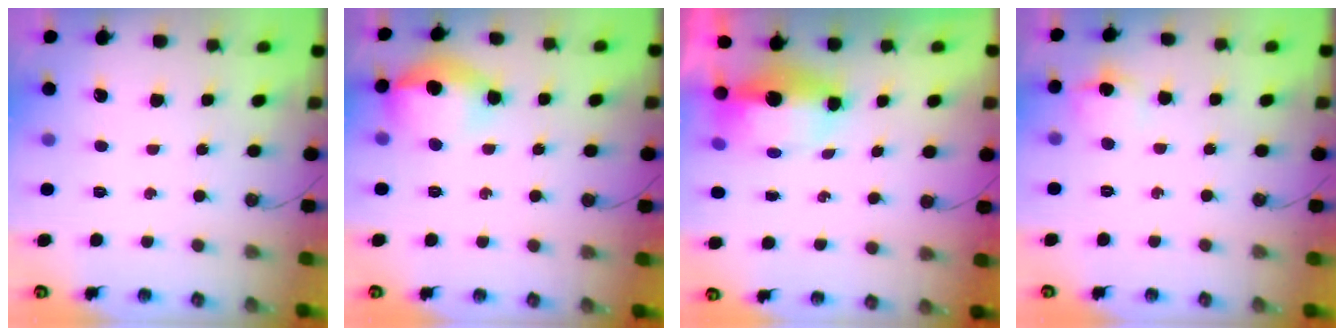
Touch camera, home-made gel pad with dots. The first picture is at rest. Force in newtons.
{"total": 14.4, "press": 14.3, "slide": 1.5}
{"total": 7.8, "press": 7.6, "slide": 2.0}
{"total": 7.5, "press": 7.5, "slide": 0.7}